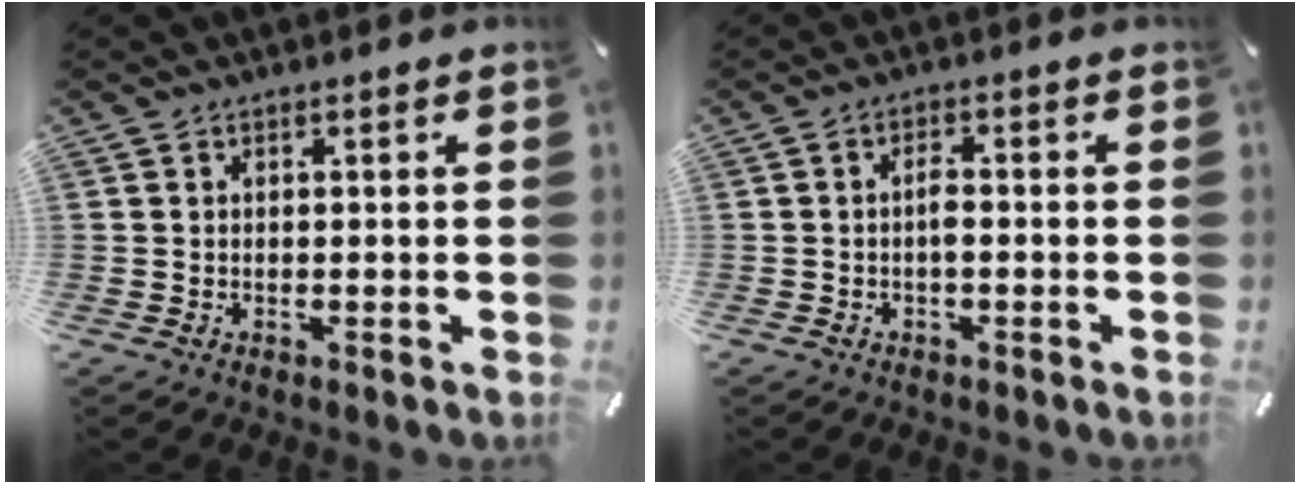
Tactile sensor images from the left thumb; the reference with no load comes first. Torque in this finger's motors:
{"motor_torque": [0.17, 0.72, 0.30, -0.10, 0.00]}